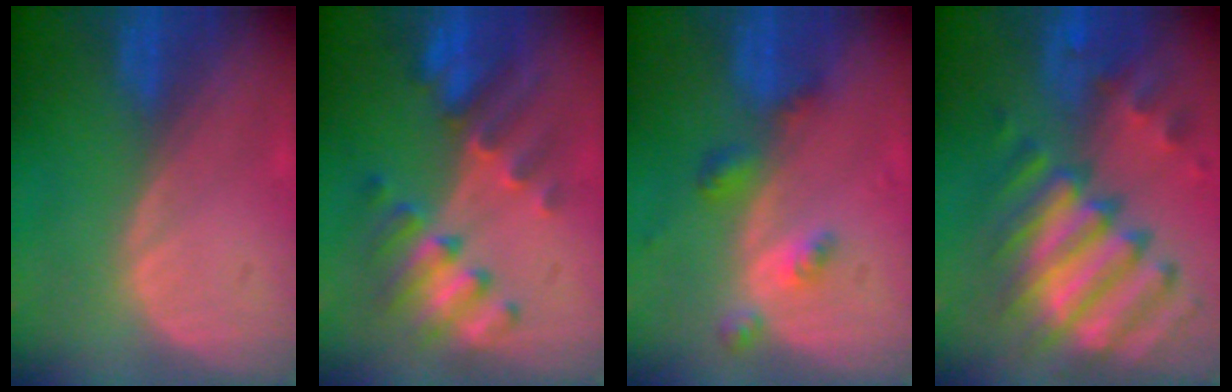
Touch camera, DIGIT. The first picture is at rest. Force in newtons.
{"total": 7.6, "press": 7.5, "slide": 1.1}
{"total": 4.3, "press": 3.9, "slide": 1.7}
{"total": 12.0, "press": 10.4, "slide": 6.0}